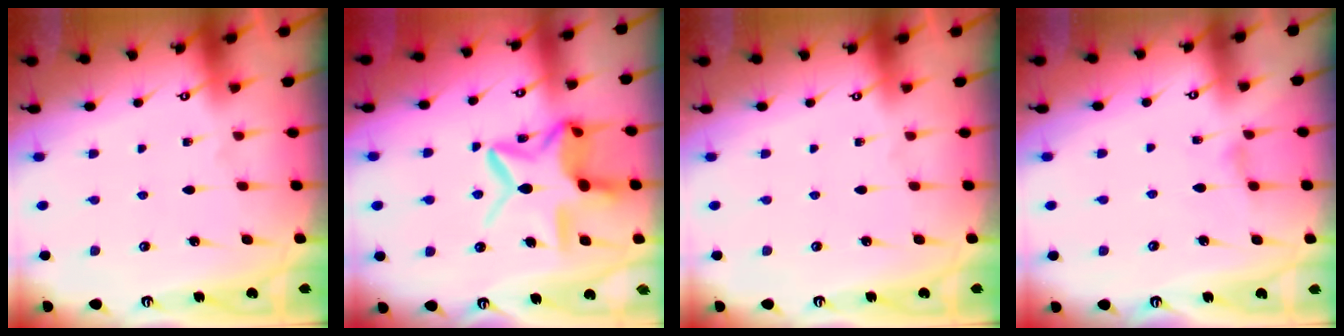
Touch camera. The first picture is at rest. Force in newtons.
{"total": 13.5, "press": 13.5, "slide": 1.2}
{"total": 0.0}
{"total": 2.9, "press": 2.9, "slide": 0.4}